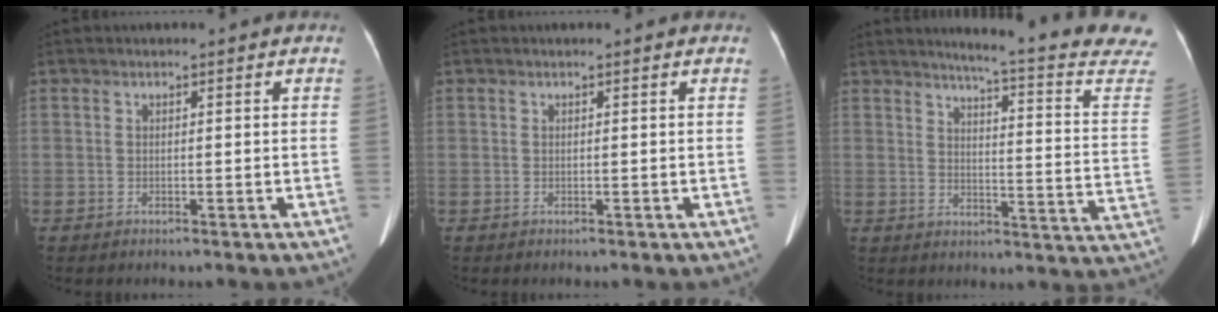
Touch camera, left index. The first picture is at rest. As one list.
[{"total": 0.0}, {"total": 19.2, "force": [17.4, -0.5, 8.2], "torque": [-0.105, -0.093, 0.189]}]